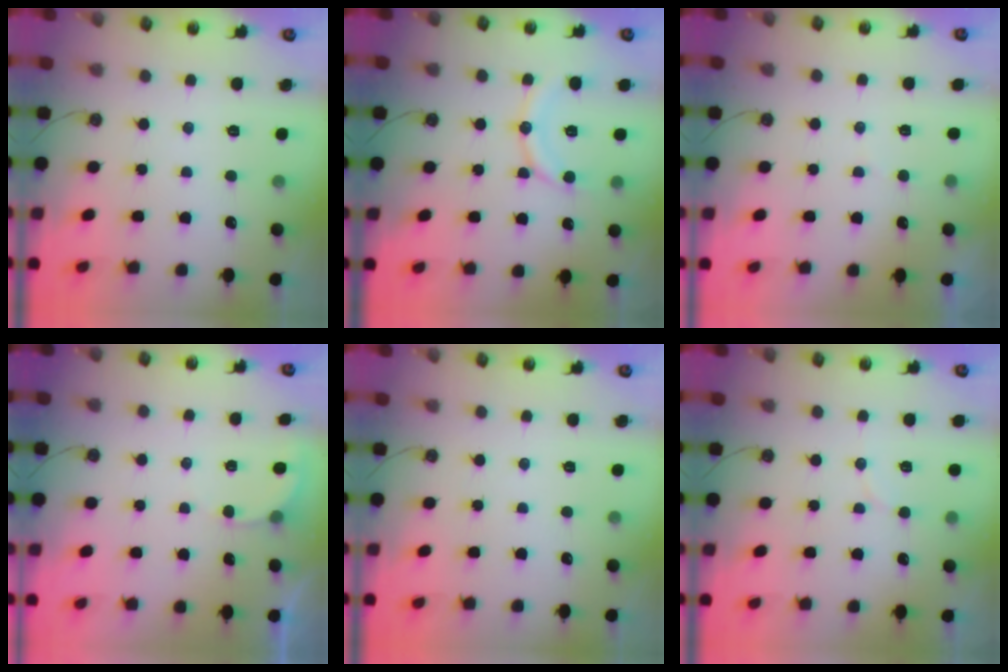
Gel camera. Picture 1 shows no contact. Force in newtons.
{"total": 11.4, "press": 11.3, "slide": 1.2}
{"total": 2.8, "press": 2.7, "slide": 0.3}
{"total": 2.7, "press": 2.7, "slide": 0.2}
{"total": 0.0}
{"total": 6.1, "press": 6.1, "slide": 0.5}